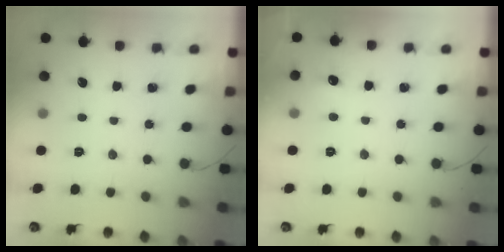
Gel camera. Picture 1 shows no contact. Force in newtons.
{"total": 4.6, "press": 4.4, "slide": 1.3}